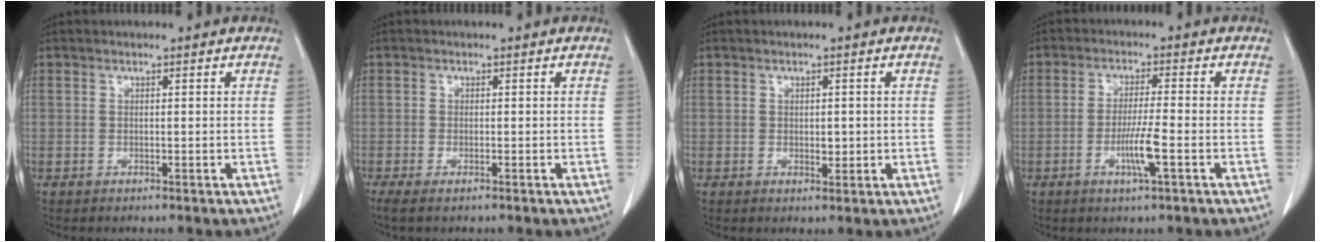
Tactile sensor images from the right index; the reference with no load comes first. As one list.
[{"total": 2.0, "force": [-1.4, 0.5, 1.3], "torque": [-0.020, -0.004, -0.020]}, {"total": 1.8, "force": [0.1, 1.0, 1.5], "torque": [-0.020, -0.001, 0.008]}, {"total": 5.3, "force": [-1.8, -0.2, 5.0], "torque": [-0.092, -0.008, -0.032]}]